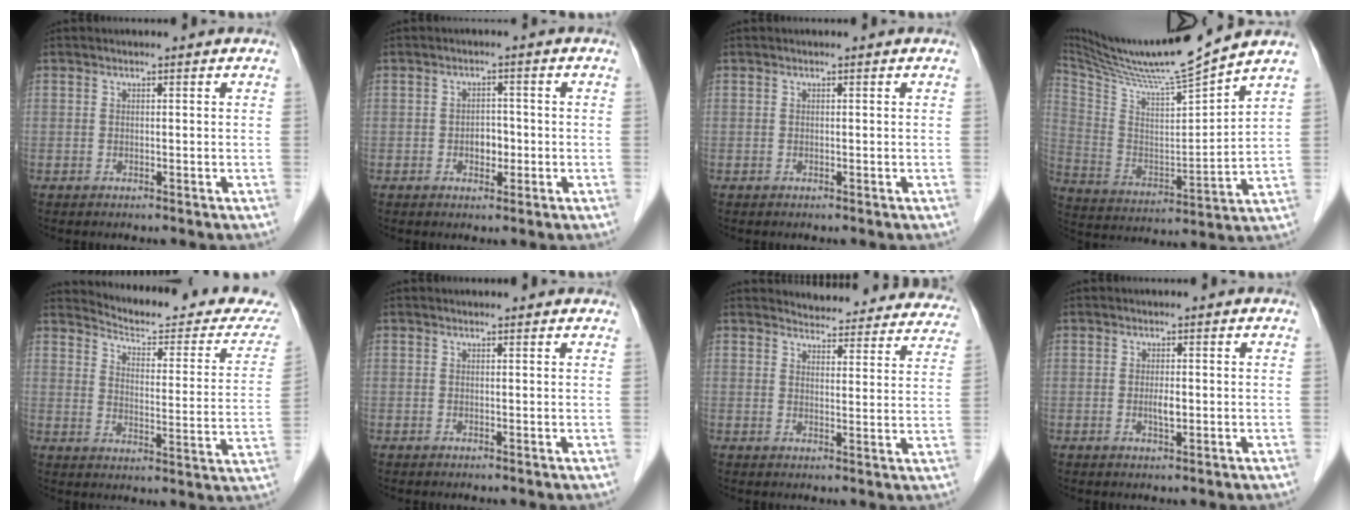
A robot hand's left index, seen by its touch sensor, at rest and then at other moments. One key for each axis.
{"total": 2.5, "fx": -0.8, "fy": 1.6, "fz": 1.7, "tx": -0.022, "ty": 0.004, "tz": -0.008}
{"total": 0.0}
{"total": 17.0, "fx": 15.2, "fy": -1.9, "fz": 7.3, "tx": -0.145, "ty": -0.022, "tz": 0.266}
{"total": 19.2, "fx": 18.7, "fy": 1.9, "fz": 4.0, "tx": -0.047, "ty": -0.082, "tz": 0.222}
{"total": 2.2, "fx": 2.0, "fy": 0.9, "fz": 0.5, "tx": -0.008, "ty": 0.019, "tz": 0.016}
{"total": 18.5, "fx": 17.7, "fy": 4.4, "fz": 2.9, "tx": -0.010, "ty": -0.041, "tz": 0.188}
{"total": 1.6, "fx": -0.3, "fy": 0.4, "fz": 1.5, "tx": -0.030, "ty": -0.004, "tz": -0.002}